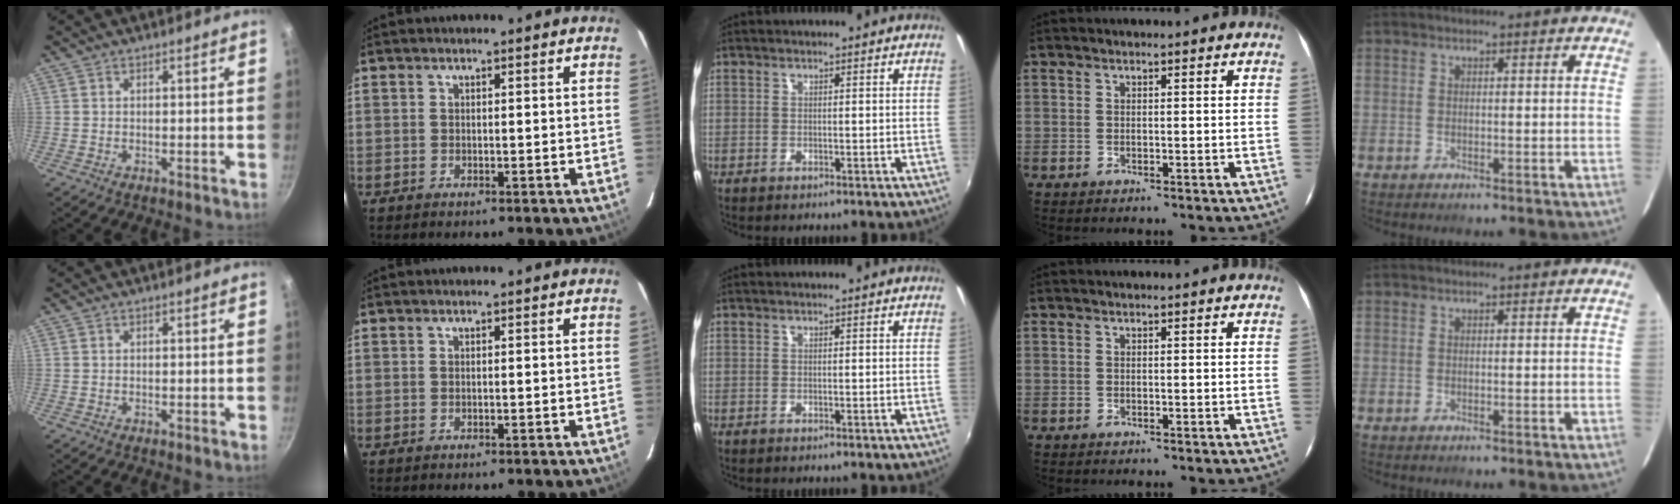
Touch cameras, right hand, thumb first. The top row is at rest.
{}